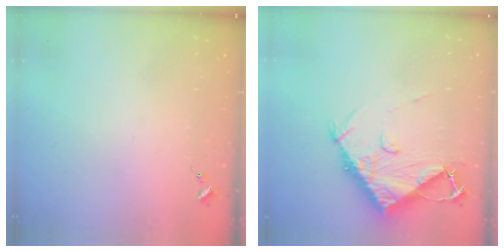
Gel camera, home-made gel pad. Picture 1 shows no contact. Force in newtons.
{"total": 10.6, "press": 10.5, "slide": 1.0}